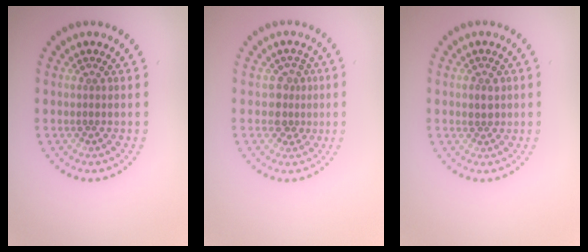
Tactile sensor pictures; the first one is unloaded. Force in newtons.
{"total": 2.2, "press": 1.9, "slide": 1.1}
{"total": 1.3, "press": 1.3, "slide": 0.2}